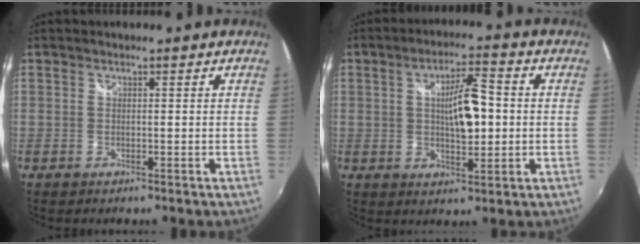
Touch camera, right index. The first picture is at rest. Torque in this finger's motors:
{"motor_torque": [1.09, 1.05, 0.31, 0.07]}